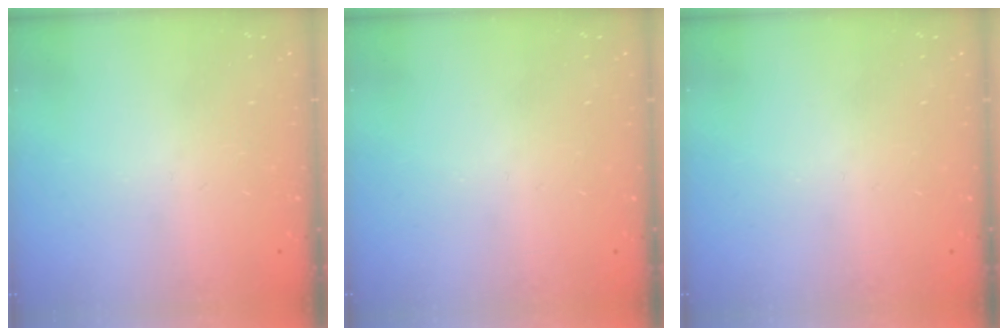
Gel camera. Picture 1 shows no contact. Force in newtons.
{"total": 0.0}
{"total": 0.0}